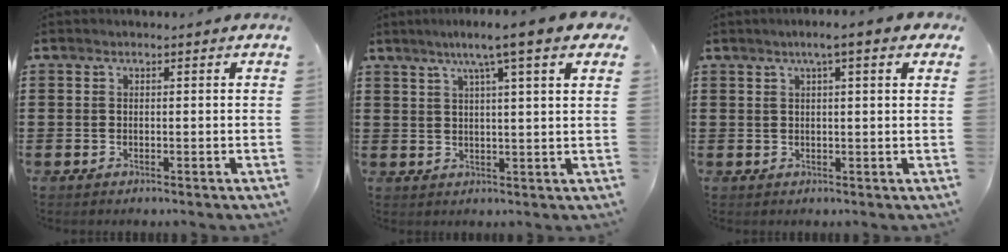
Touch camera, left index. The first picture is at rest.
{"total": 6.8, "force": [4.1, -0.2, 5.4], "torque": [-0.109, -0.006, 0.064]}
{"total": 3.4, "force": [1.8, 0.0, 2.9], "torque": [-0.060, 0.001, 0.030]}